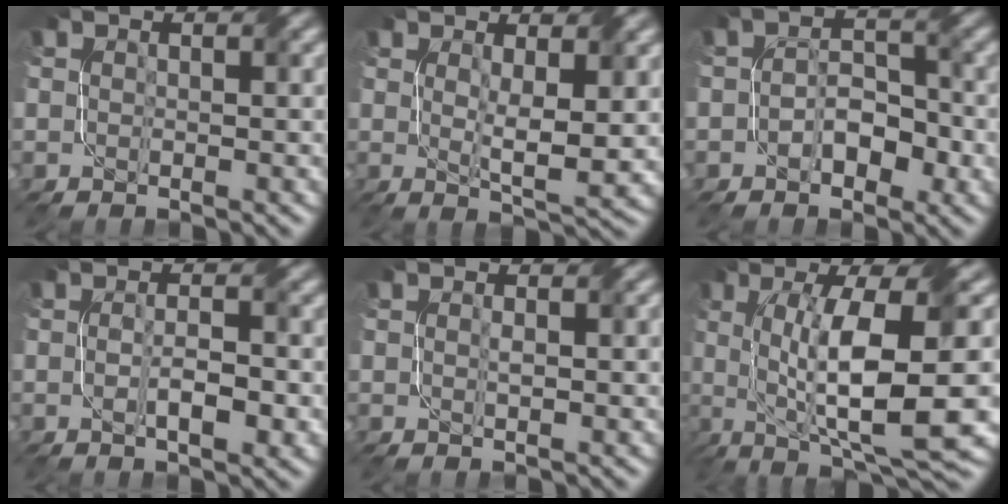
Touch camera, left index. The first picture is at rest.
{"total": 3.9, "force": [0.9, 0.9, 3.7], "torque": [-0.070, -0.011, 0.020]}
{"total": 3.1, "force": [-1.3, 1.9, 2.1], "torque": [-0.031, 0.006, -0.022]}
{"total": 3.0, "force": [-0.6, 0.8, 2.8], "torque": [-0.052, -0.002, -0.008]}
{"total": 1.2, "force": [0.2, 0.2, 1.2], "torque": [-0.018, 0.001, 0.003]}
{"total": 12.3, "force": [0.0, 2.9, 11.9], "torque": [-0.187, -0.005, 0.008]}